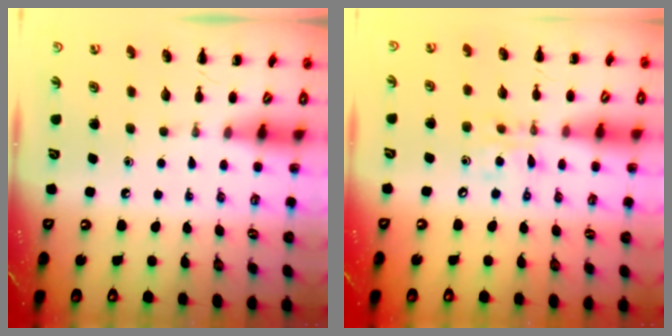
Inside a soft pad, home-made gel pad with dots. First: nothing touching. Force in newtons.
{"total": 9.1, "press": 8.9, "slide": 1.9}